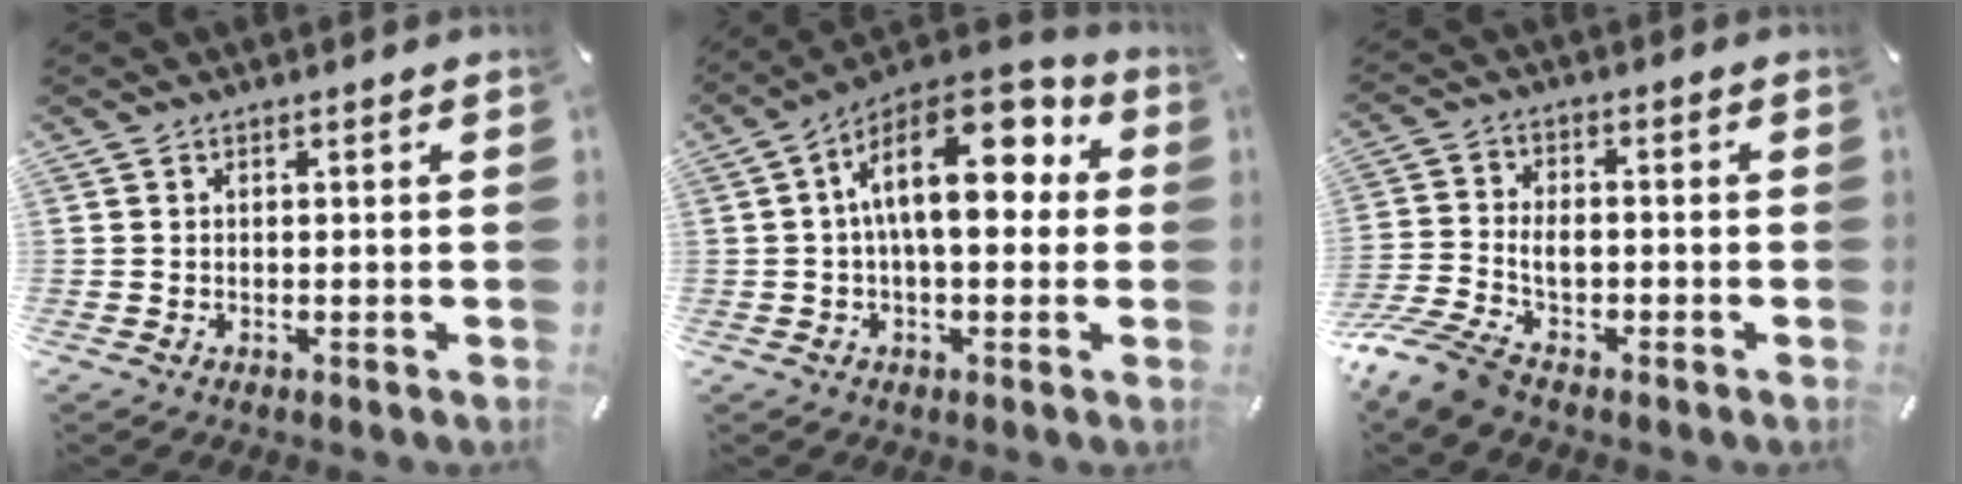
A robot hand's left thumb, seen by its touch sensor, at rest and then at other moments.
{"total": 17.3, "force": [4.2, 8.8, 14.4], "torque": [-0.219, -0.028, 0.069]}
{"total": 9.0, "force": [-4.7, 5.0, 5.7], "torque": [-0.134, 0.009, -0.090]}